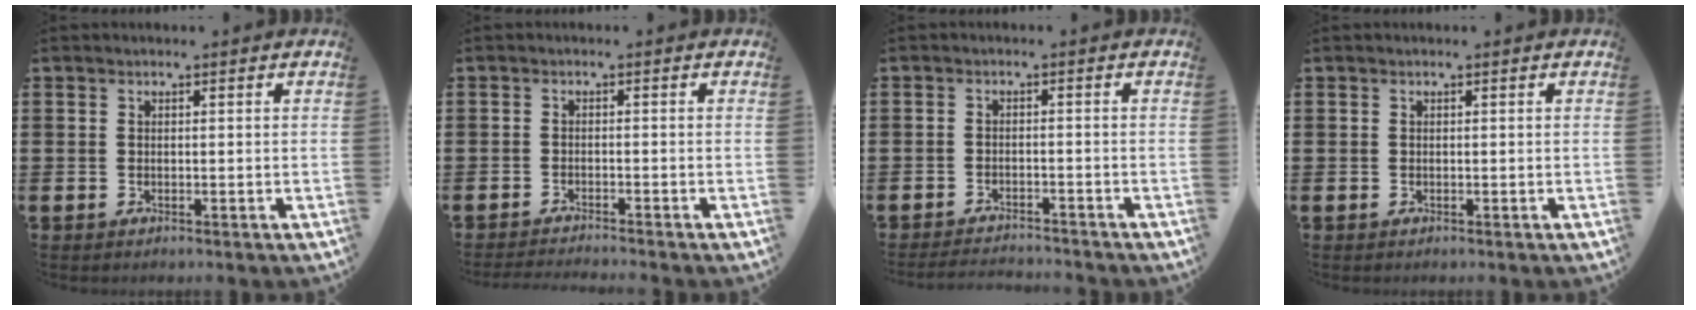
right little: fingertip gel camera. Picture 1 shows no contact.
{"total": 1.2, "force": [-1.2, -0.2, 0.1], "torque": [-0.002, 0.001, -0.024]}
{"total": 2.1, "force": [-2.1, 0.0, 0.1], "torque": [-0.005, 0.003, -0.044]}
{"total": 0.0}